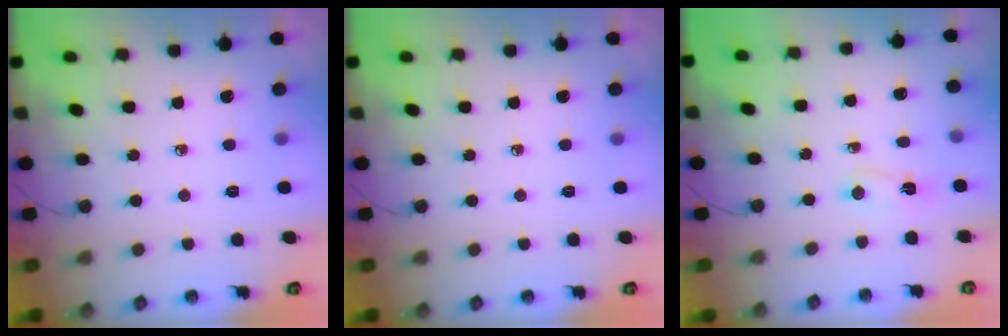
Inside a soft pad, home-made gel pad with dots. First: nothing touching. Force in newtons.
{"total": 0.0}
{"total": 3.1, "press": 3.1, "slide": 0.4}